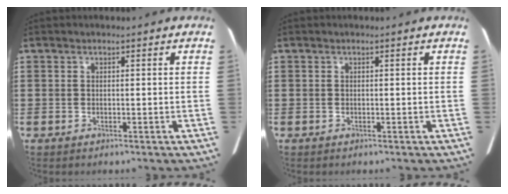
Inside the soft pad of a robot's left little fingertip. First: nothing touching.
{"total": 0.0}